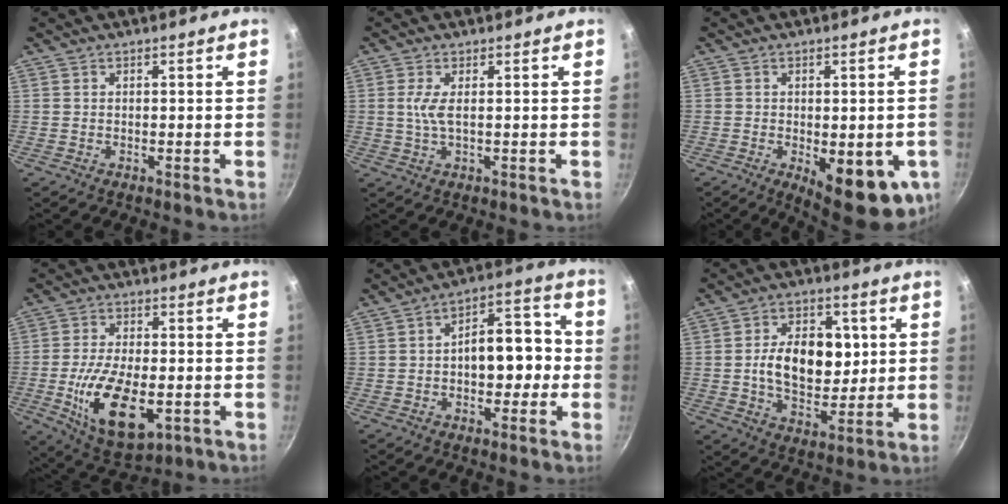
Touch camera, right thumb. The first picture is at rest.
{"total": 3.2, "force": [0.4, 0.9, 3.1], "torque": [-0.081, -0.001, 0.013]}
{"total": 14.2, "force": [-5.1, 6.2, 11.7], "torque": [-0.132, -0.004, -0.054]}
{"total": 15.6, "force": [-4.1, 7.6, 13.0], "torque": [-0.228, -0.005, -0.056]}
{"total": 11.4, "force": [-1.0, 6.5, 9.3], "torque": [-0.101, 0.041, -0.021]}
{"total": 14.3, "force": [1.4, 9.1, 10.9], "torque": [-0.137, -0.002, 0.026]}